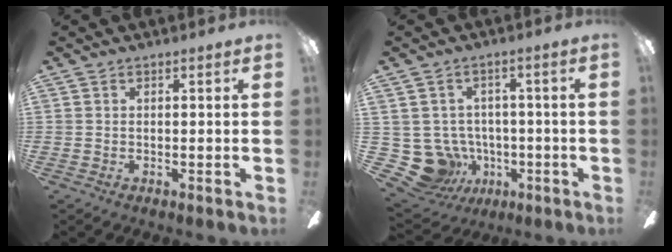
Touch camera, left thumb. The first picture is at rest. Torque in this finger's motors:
{"motor_torque": [-0.16, 0.27, -0.29, -0.27, -0.02]}